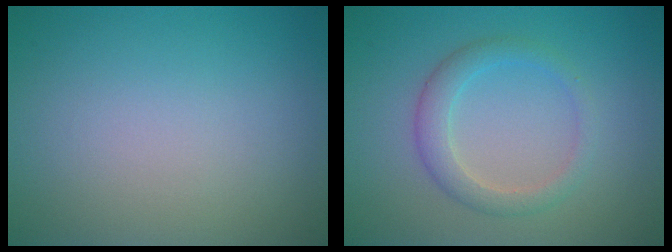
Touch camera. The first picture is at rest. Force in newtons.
{"total": 2.7, "press": 2.7, "slide": 0.2}